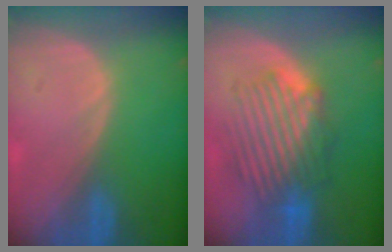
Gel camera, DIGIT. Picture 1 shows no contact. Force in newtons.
{"total": 8.8, "press": 8.4, "slide": 2.7}